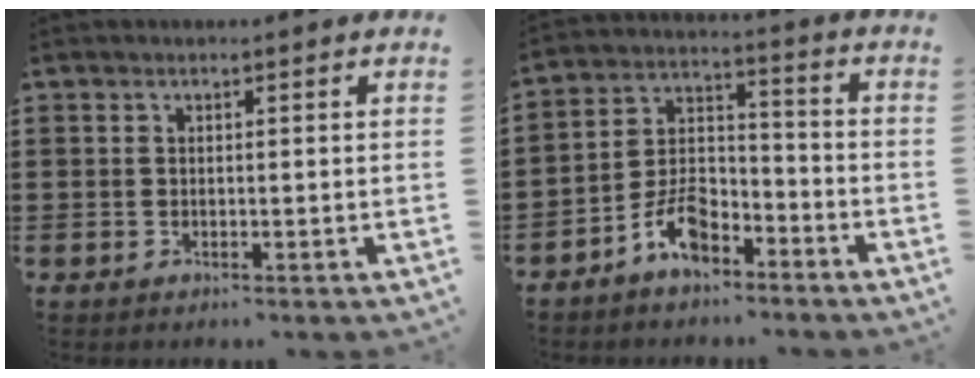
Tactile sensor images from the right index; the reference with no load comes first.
{"total": 7.2, "force": [-5.1, 3.5, 3.6], "torque": [-0.087, 0.012, -0.100]}